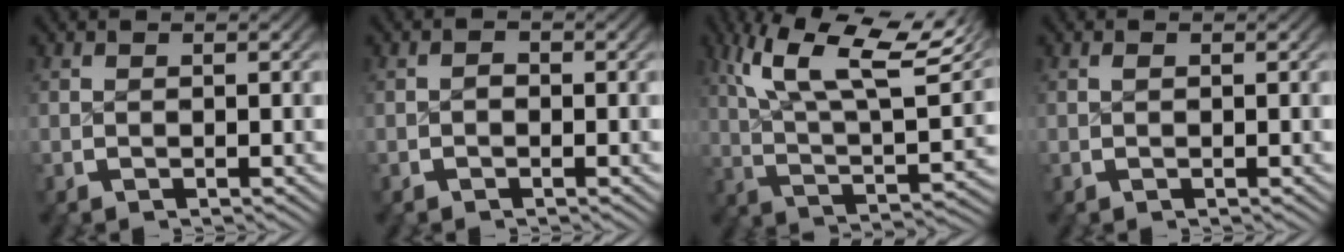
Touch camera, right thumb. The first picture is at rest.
{"total": 0.7, "force": [-0.4, 0.4, 0.3], "torque": [-0.005, -0.002, -0.010]}
{"total": 12.1, "force": [4.8, 6.1, 9.4], "torque": [-0.152, 0.001, 0.069]}
{"total": 0.0}